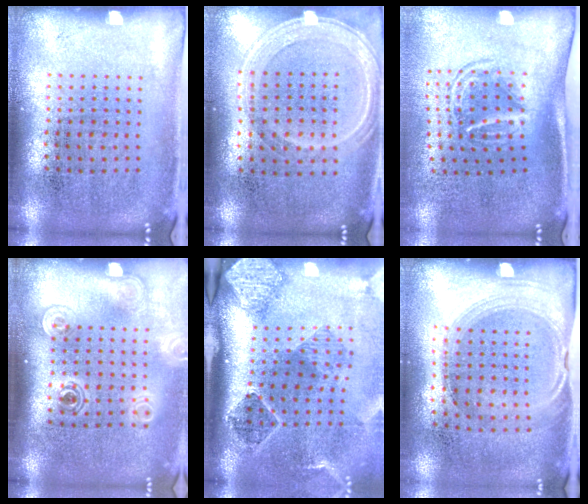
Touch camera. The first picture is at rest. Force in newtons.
{"total": 1.2, "press": 1.1, "slide": 0.5}
{"total": 1.7, "press": 1.1, "slide": 1.3}
{"total": 1.8, "press": 1.4, "slide": 1.2}
{"total": 2.9, "press": 1.9, "slide": 2.1}
{"total": 1.5, "press": 1.2, "slide": 0.8}